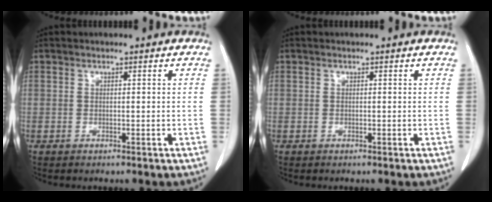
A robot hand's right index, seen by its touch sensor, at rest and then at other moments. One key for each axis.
{"total": 0.0}